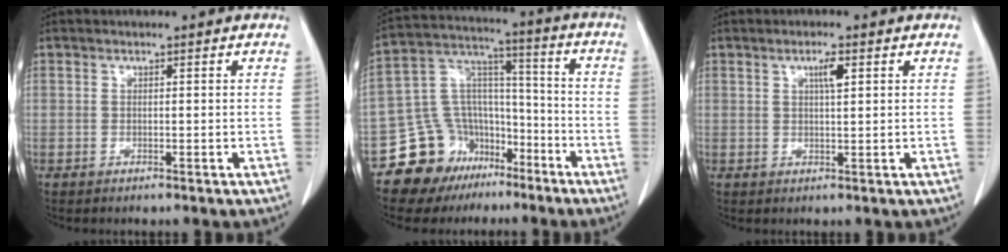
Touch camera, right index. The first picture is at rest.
{"total": 14.2, "force": [-8.8, 10.6, 3.6], "torque": [-0.062, 0.091, -0.141]}
{"total": 2.5, "force": [1.1, 0.3, 2.3], "torque": [-0.039, -0.001, 0.017]}